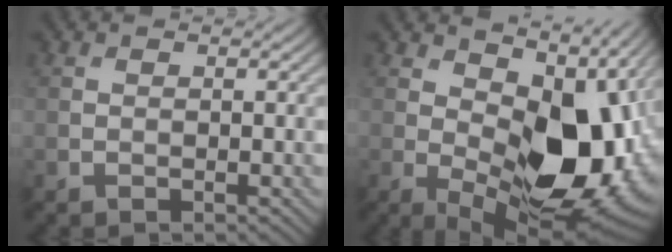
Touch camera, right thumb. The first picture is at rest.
{"total": 15.9, "force": [1.5, 8.5, 13.4], "torque": [-0.196, -0.013, 0.039]}